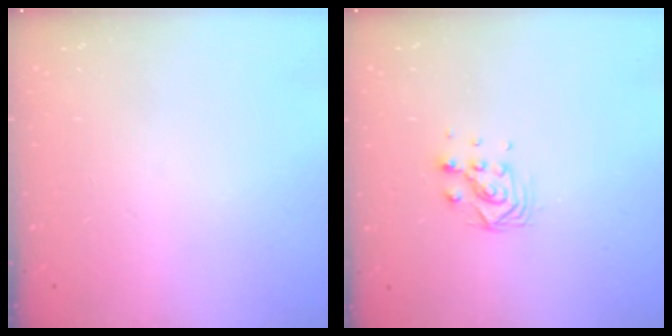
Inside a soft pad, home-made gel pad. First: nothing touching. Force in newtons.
{"total": 6.8, "press": 6.8, "slide": 0.4}